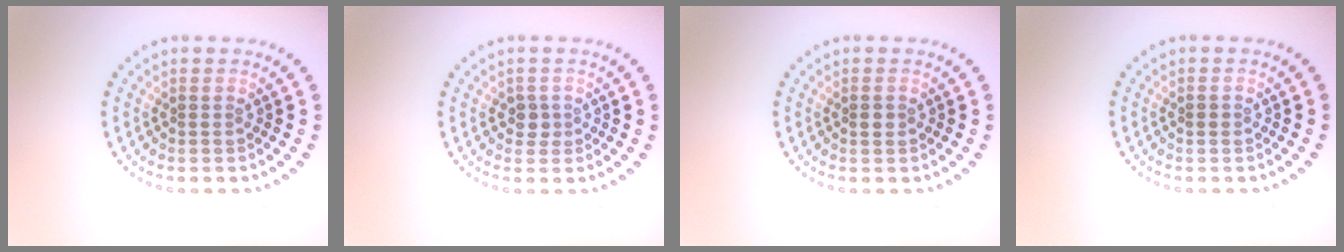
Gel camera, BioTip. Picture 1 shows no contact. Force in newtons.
{"total": 1.3, "press": 1.2, "slide": 0.7}
{"total": 0.9, "press": 0.9, "slide": 0.1}
{"total": 0.8, "press": 0.8, "slide": 0.1}